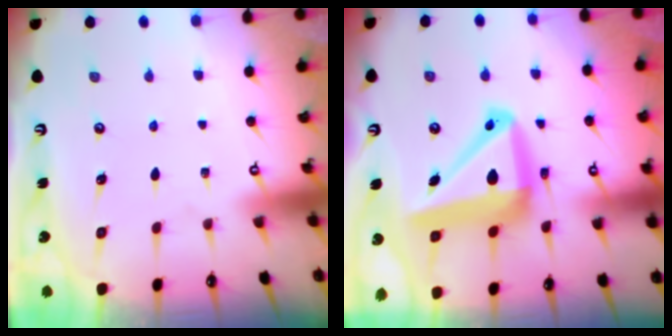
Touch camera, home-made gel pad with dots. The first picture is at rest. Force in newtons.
{"total": 15.2, "press": 15.1, "slide": 1.4}